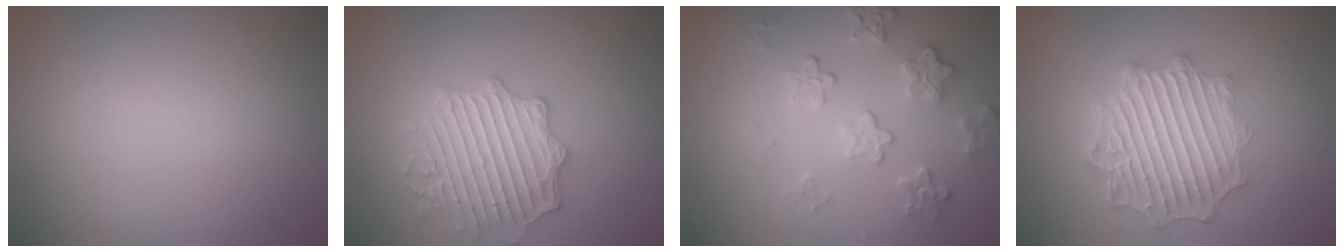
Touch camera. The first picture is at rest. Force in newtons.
{"total": 4.0, "press": 4.0, "slide": 0.2}
{"total": 4.0, "press": 3.0, "slide": 2.8}
{"total": 7.1, "press": 5.3, "slide": 4.7}